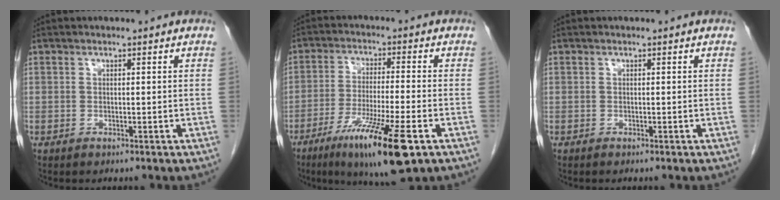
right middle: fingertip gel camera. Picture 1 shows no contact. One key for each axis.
{"total": 13.9, "fx": -7.2, "fy": 0.7, "fz": 11.9, "tx": -0.211, "ty": -0.041, "tz": -0.116}
{"total": 0.0}